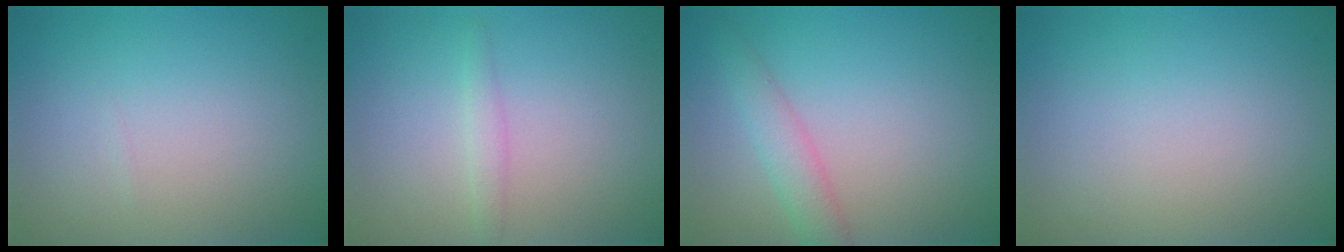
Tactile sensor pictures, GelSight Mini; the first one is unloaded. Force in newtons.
{"total": 1.1, "press": 1.1, "slide": 0.0}
{"total": 2.4, "press": 2.4, "slide": 0.1}
{"total": 0.0}